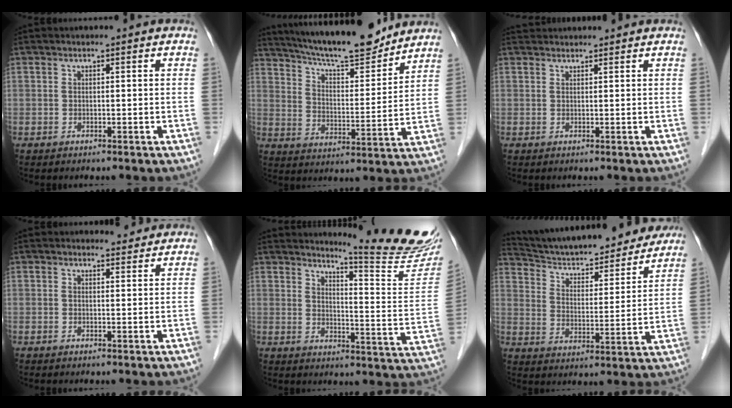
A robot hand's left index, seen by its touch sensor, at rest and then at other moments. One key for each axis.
{"total": 16.6, "fx": 14.9, "fy": 2.2, "fz": 7.0, "tx": -0.120, "ty": 0.000, "tz": 0.235}
{"total": 3.4, "fx": 3.4, "fy": 0.5, "fz": 0.4, "tx": -0.007, "ty": 0.035, "tz": 0.054}
{"total": 1.8, "fx": 1.8, "fy": 0.5, "fz": -0.3, "tx": -0.004, "ty": -0.005, "tz": 0.021}
{"total": 15.9, "fx": 15.1, "fy": -1.3, "fz": 4.7, "tx": -0.066, "ty": -0.118, "tz": 0.178}
{"total": 22.4, "fx": 20.7, "fy": 4.0, "fz": 7.5, "tx": -0.117, "ty": -0.005, "tz": 0.296}